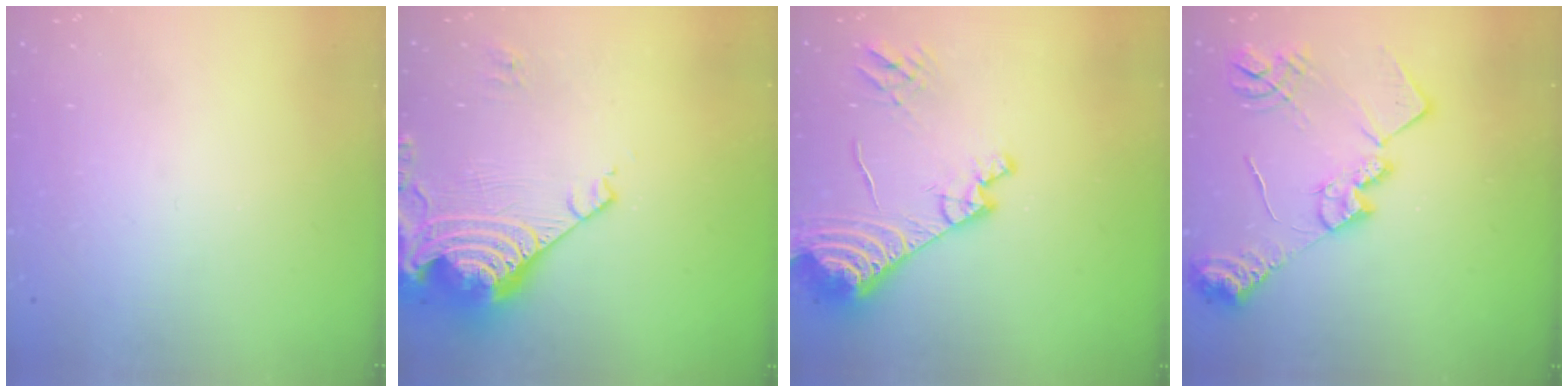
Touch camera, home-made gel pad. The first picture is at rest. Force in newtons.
{"total": 17.4, "press": 17.3, "slide": 2.0}
{"total": 16.6, "press": 16.5, "slide": 1.8}
{"total": 17.6, "press": 17.5, "slide": 1.1}